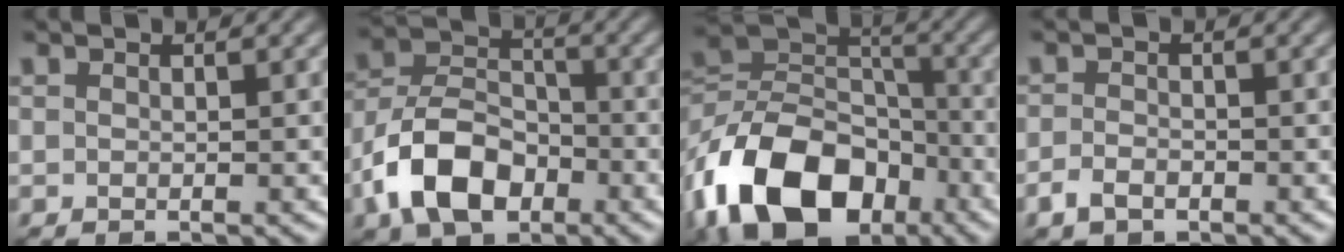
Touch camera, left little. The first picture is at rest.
{"total": 8.2, "force": [-3.9, 5.0, 5.1], "torque": [-0.100, 0.009, -0.085]}
{"total": 14.4, "force": [-7.4, 9.2, 8.3], "torque": [-0.184, 0.004, -0.146]}
{"total": 2.1, "force": [-1.4, 1.2, 1.1], "torque": [-0.023, 0.002, -0.030]}